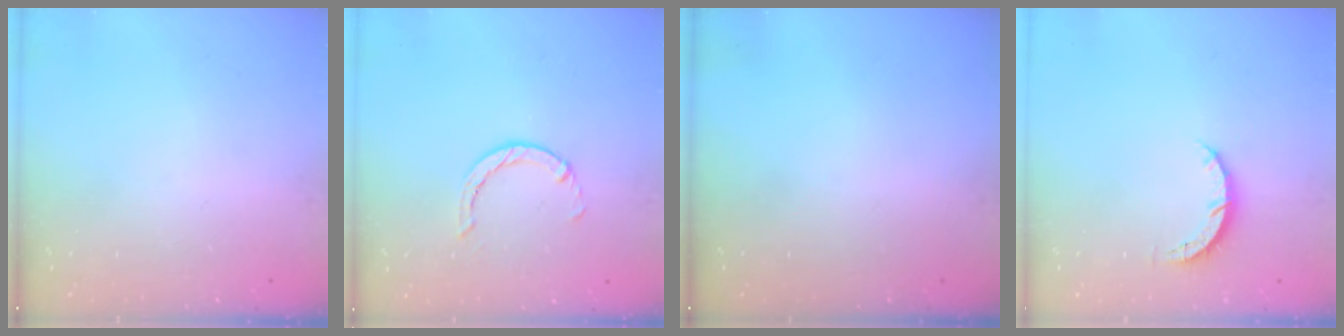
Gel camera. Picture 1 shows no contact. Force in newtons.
{"total": 1.4, "press": 1.4, "slide": 0.3}
{"total": 0.0}
{"total": 4.2, "press": 4.1, "slide": 0.4}